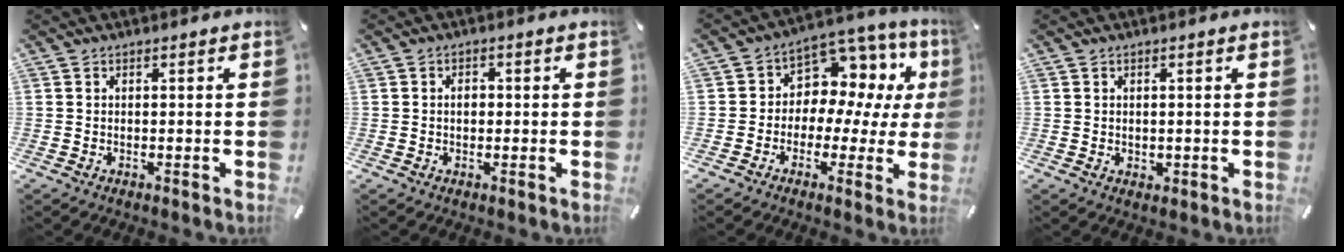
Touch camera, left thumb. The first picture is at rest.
{"total": 2.1, "force": [0.0, 1.5, 1.5], "torque": [-0.021, 0.002, -0.004]}
{"total": 8.7, "force": [1.8, 7.5, 4.0], "torque": [-0.075, -0.022, 0.038]}
{"total": 1.0, "force": [0.2, 1.0, 0.3], "torque": [-0.006, 0.005, 0.003]}